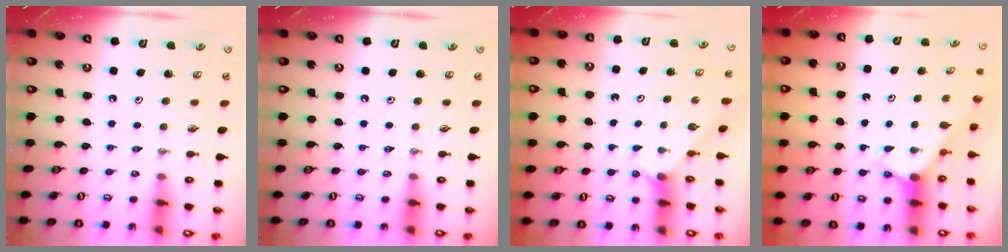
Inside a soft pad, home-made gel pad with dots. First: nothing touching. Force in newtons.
{"total": 0.0}
{"total": 0.9, "press": 0.9, "slide": 0.1}
{"total": 2.9, "press": 2.9, "slide": 0.0}